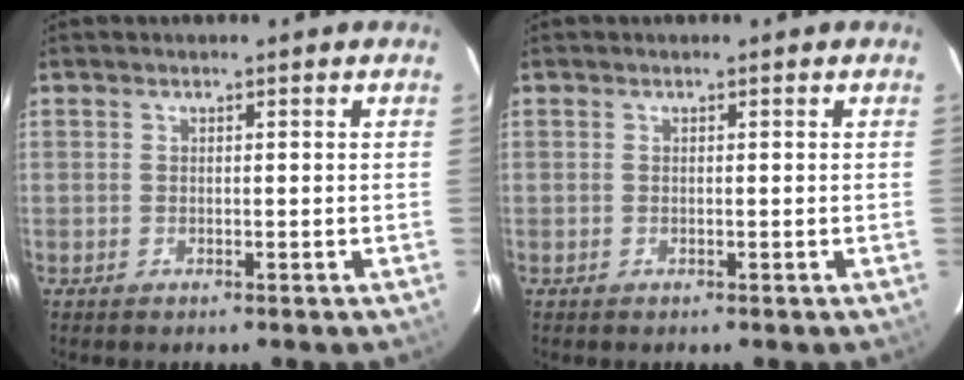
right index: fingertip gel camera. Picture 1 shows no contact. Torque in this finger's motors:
{"motor_torque": [0.00, 0.00, 0.00, 0.00]}